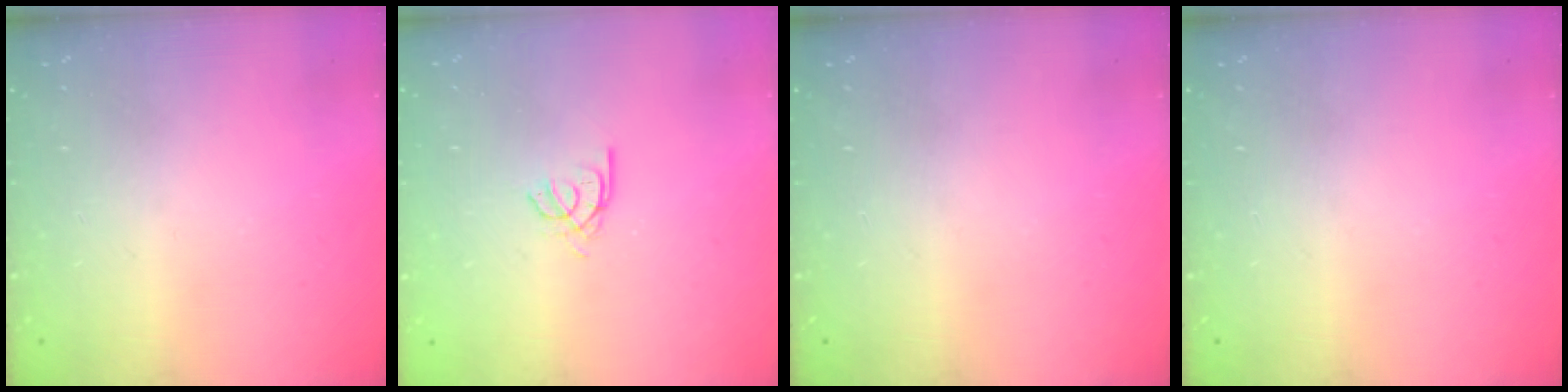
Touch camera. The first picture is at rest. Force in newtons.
{"total": 2.3, "press": 2.3, "slide": 0.2}
{"total": 0.0}
{"total": 0.0}